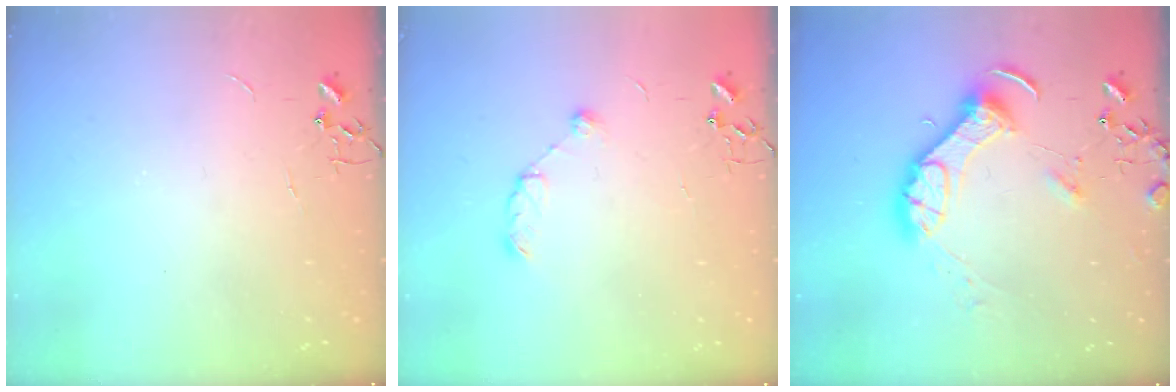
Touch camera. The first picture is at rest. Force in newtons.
{"total": 7.2, "press": 7.1, "slide": 0.7}
{"total": 12.3, "press": 12.1, "slide": 1.6}